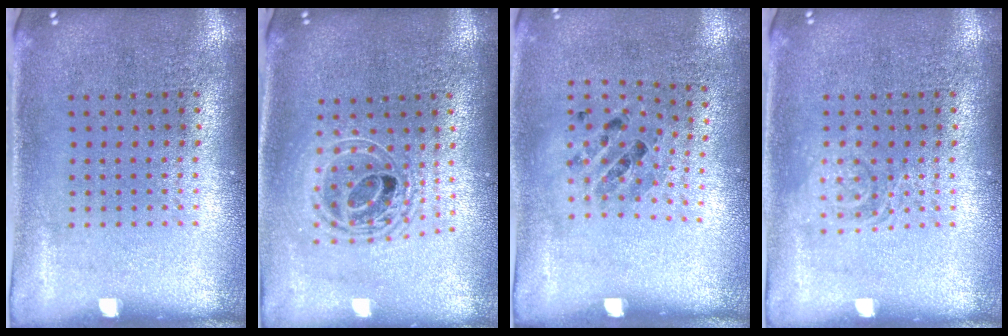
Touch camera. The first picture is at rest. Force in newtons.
{"total": 1.8, "press": 1.4, "slide": 1.1}
{"total": 0.9, "press": 0.8, "slide": 0.5}
{"total": 1.6, "press": 1.6, "slide": 0.3}